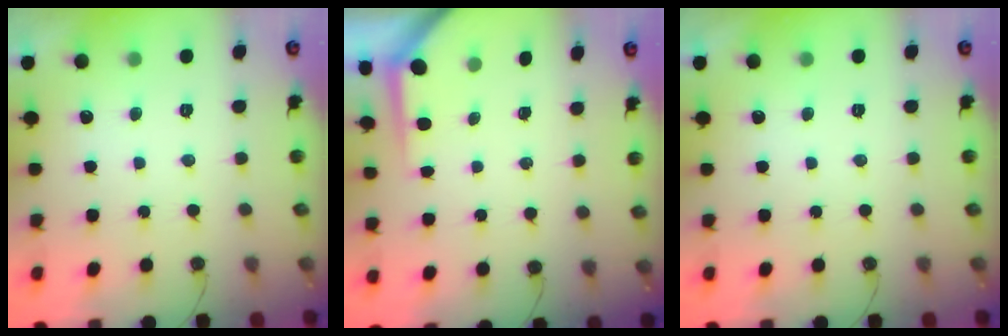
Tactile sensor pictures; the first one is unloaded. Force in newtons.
{"total": 3.6, "press": 3.6, "slide": 0.3}
{"total": 0.0}